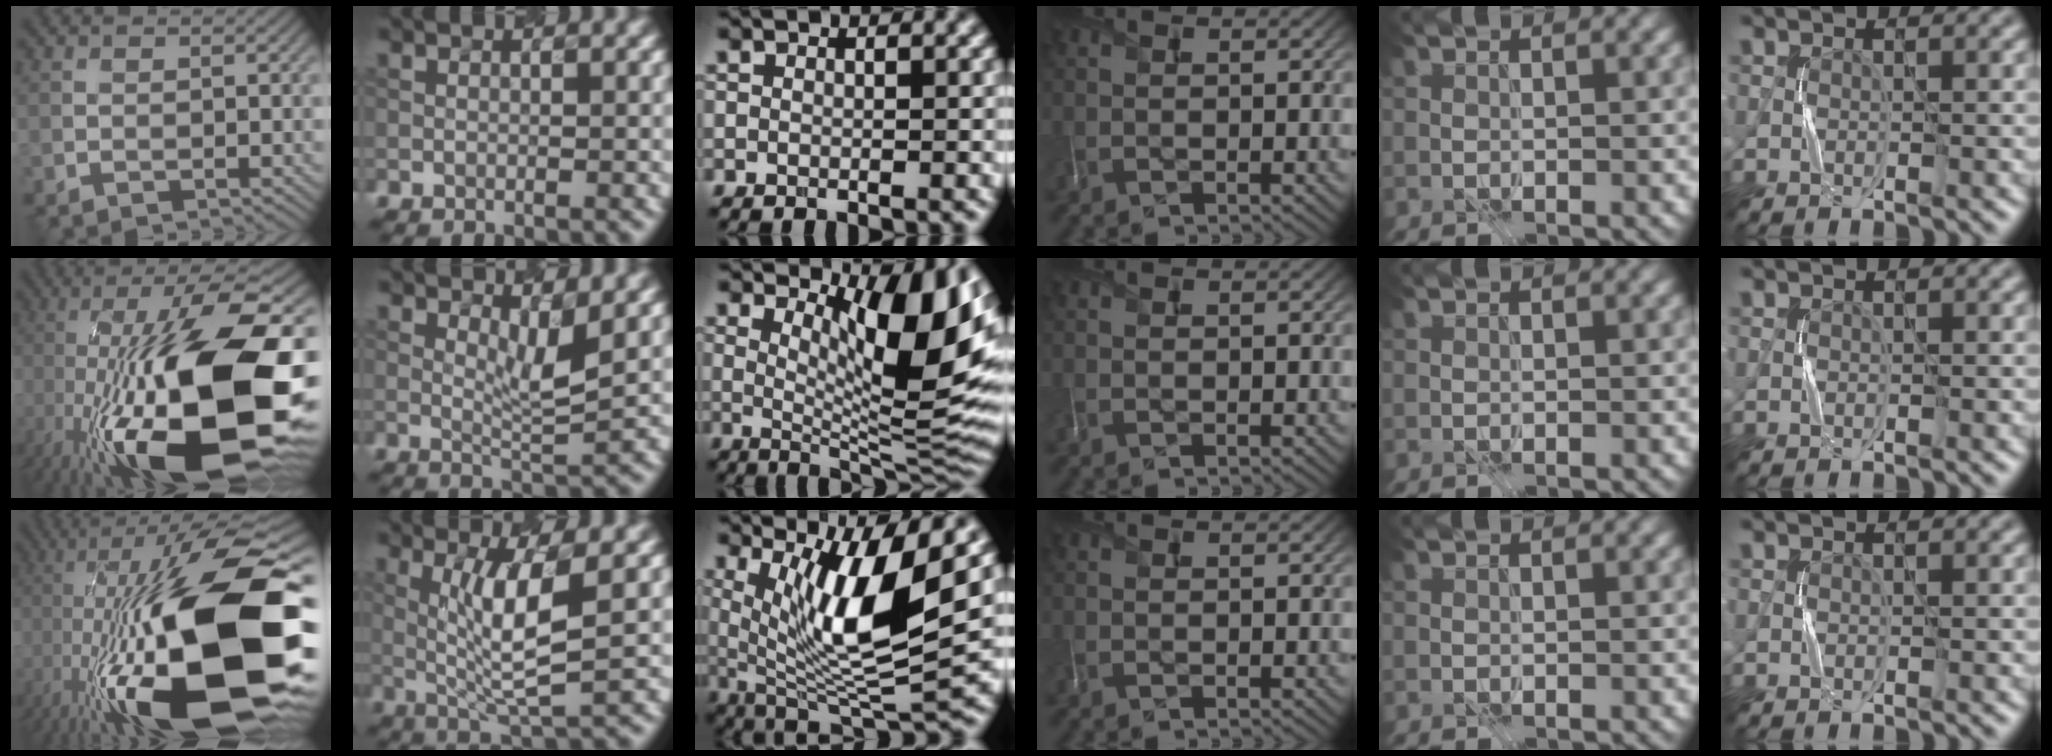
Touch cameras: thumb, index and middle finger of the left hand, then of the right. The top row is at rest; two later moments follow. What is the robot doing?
{"motion": "press", "object": "grip strengthener"}